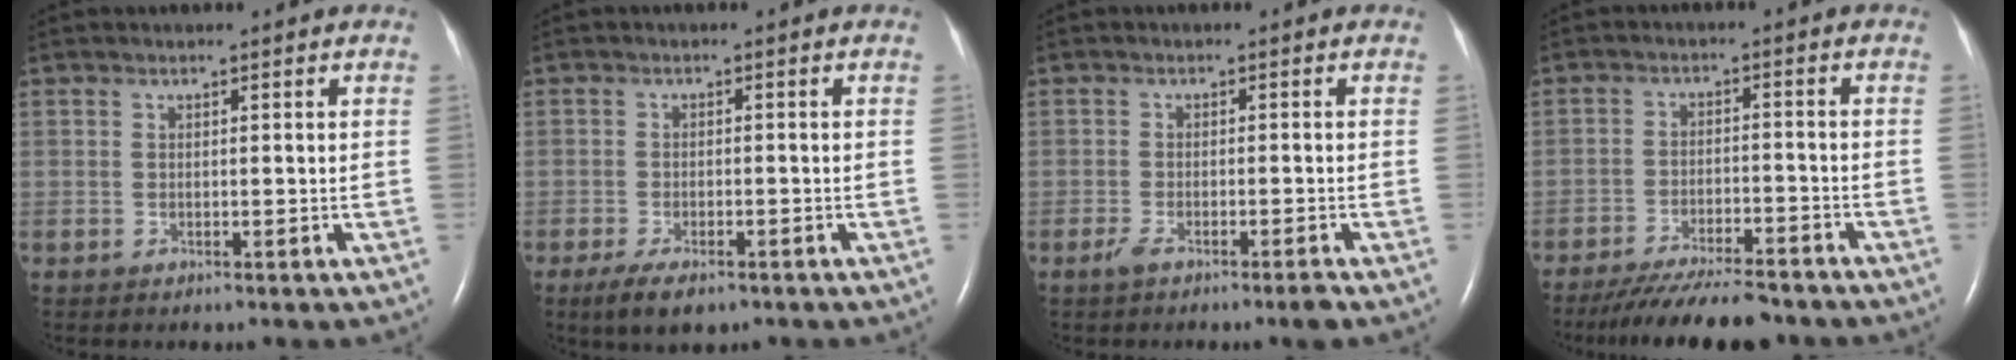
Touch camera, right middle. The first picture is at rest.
{"total": 5.1, "force": [-3.4, 1.8, 3.4], "torque": [-0.062, -0.009, -0.053]}
{"total": 2.9, "force": [-2.1, -0.1, 2.0], "torque": [-0.042, -0.006, -0.040]}
{"total": 12.4, "force": [-11.1, 1.7, 5.2], "torque": [-0.083, -0.014, -0.166]}